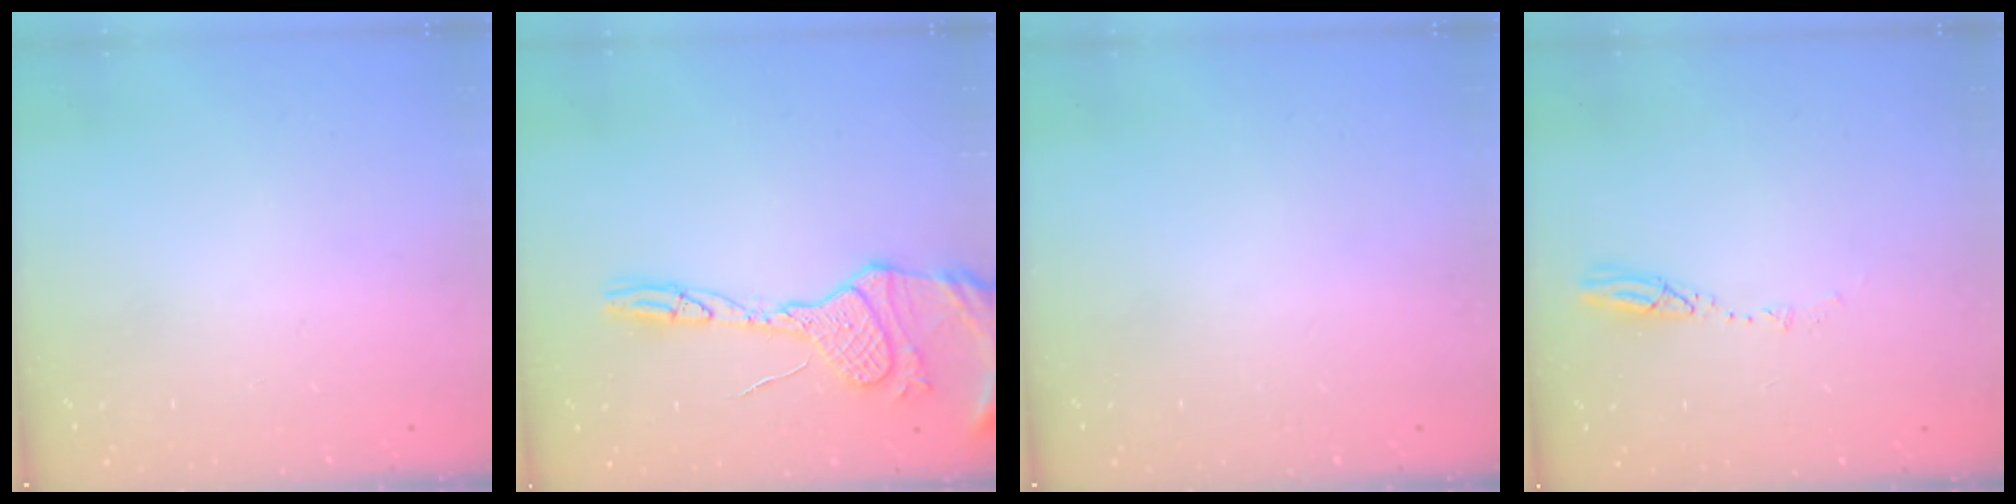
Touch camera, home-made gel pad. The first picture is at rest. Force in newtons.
{"total": 16.0, "press": 15.9, "slide": 1.6}
{"total": 0.0}
{"total": 5.2, "press": 5.2, "slide": 0.4}